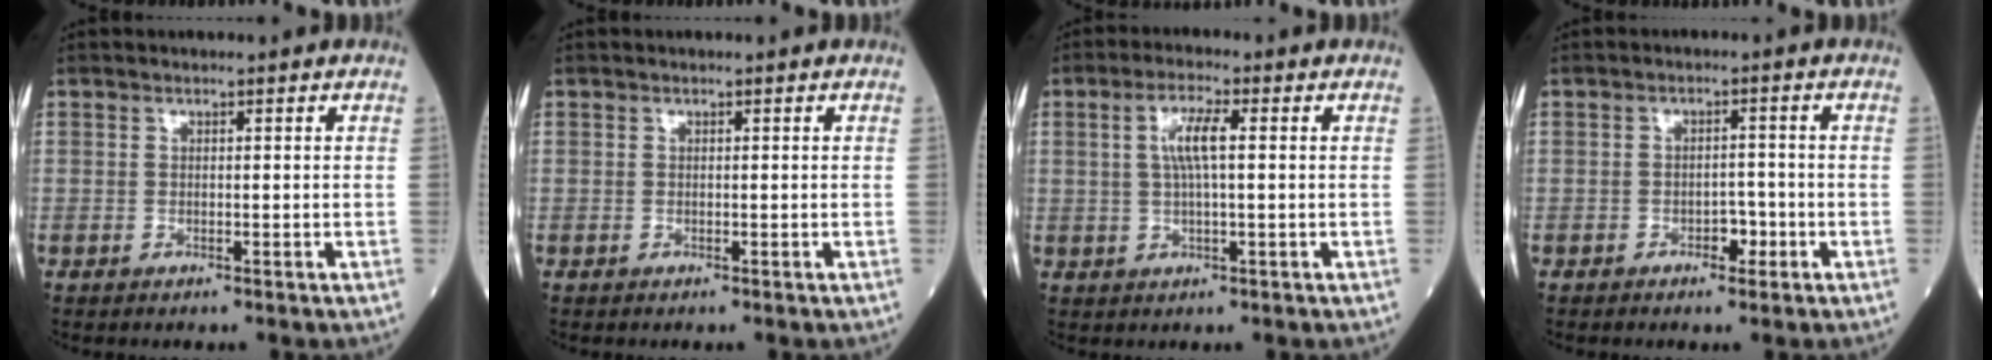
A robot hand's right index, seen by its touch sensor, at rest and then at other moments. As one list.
[{"total": 0.0}, {"total": 5.0, "force": [1.0, 0.6, 4.9], "torque": [-0.100, 0.006, 0.019]}, {"total": 2.5, "force": [-1.3, 1.3, 1.6], "torque": [-0.016, 0.007, -0.018]}]